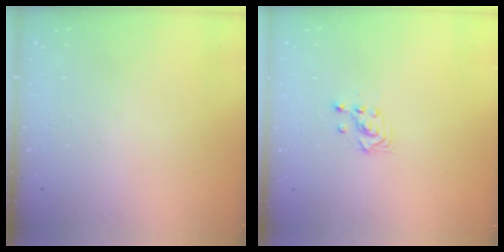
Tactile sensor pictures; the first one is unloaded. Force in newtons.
{"total": 2.3, "press": 2.3, "slide": 0.3}